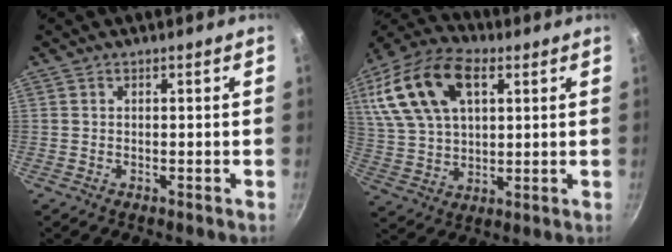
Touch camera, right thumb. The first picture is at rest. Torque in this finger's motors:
{"motor_torque": [0.40, 4.03, 1.76, 0.44, 0.57]}